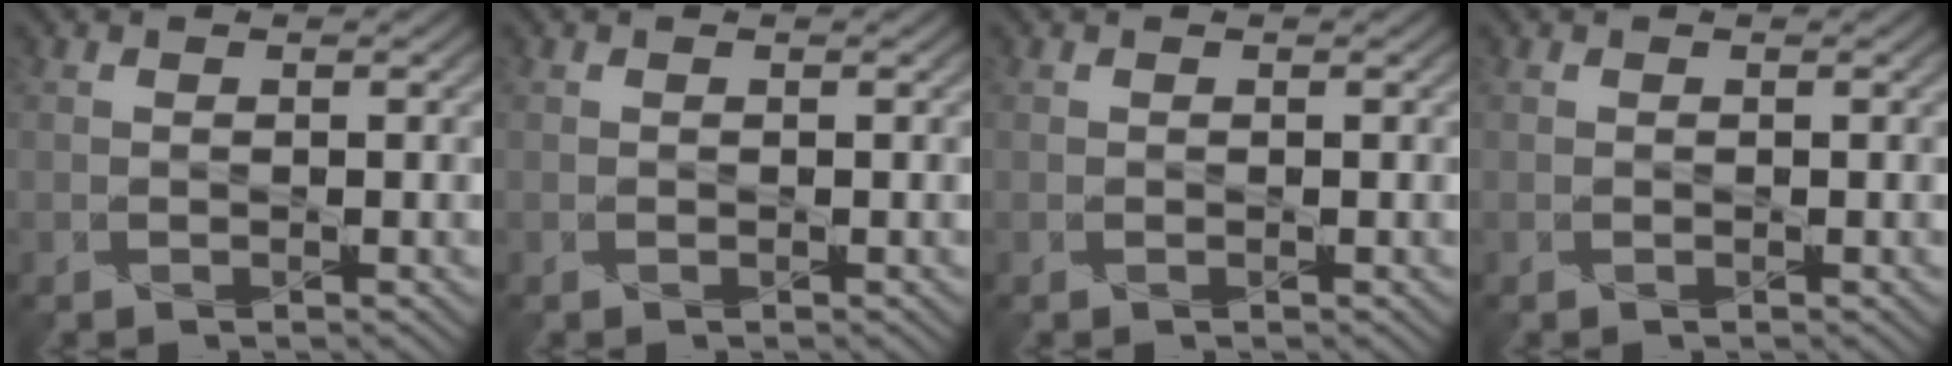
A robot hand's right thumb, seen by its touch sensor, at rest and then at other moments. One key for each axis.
{"total": 0.0}
{"total": 0.0}
{"total": 0.0}